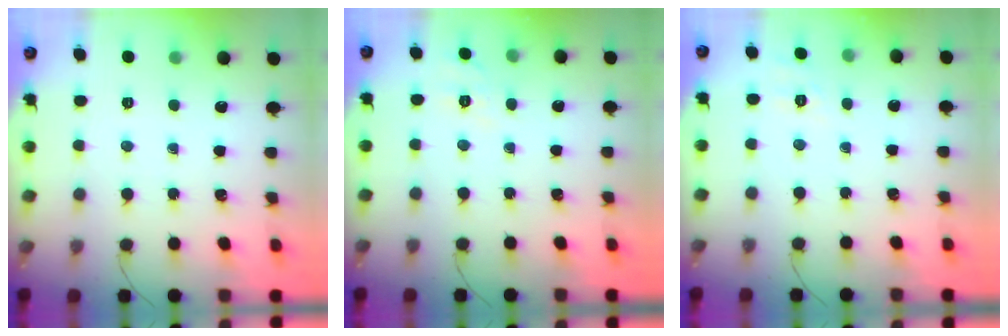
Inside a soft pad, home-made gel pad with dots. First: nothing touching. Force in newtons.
{"total": 5.3, "press": 4.8, "slide": 2.2}
{"total": 2.1, "press": 0.8, "slide": 2.0}